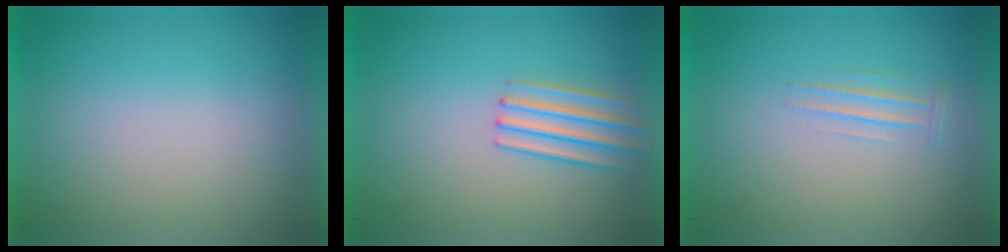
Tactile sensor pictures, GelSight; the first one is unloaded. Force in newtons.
{"total": 2.1}
{"total": 1.1}